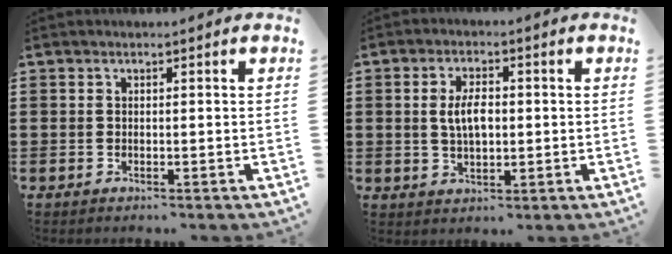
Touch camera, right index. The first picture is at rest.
{"total": 4.8, "force": [0.3, 2.2, 4.2], "torque": [-0.082, 0.002, -0.001]}